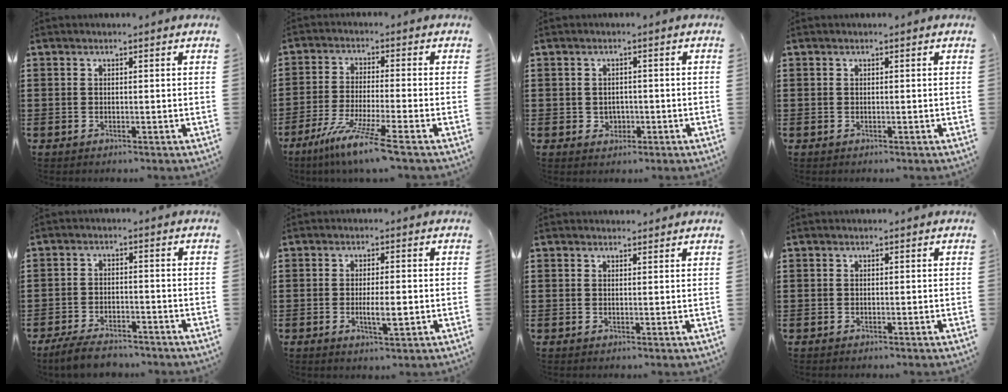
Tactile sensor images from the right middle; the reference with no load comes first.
{"total": 7.5, "force": [-5.5, -0.8, 5.0], "torque": [-0.107, -0.023, -0.108]}
{"total": 1.6, "force": [-0.3, 1.4, 0.7], "torque": [-0.017, 0.004, -0.009]}
{"total": 0.0}
{"total": 4.7, "force": [-4.3, 1.1, 1.8], "torque": [-0.034, 0.004, -0.084]}
{"total": 4.1, "force": [-1.0, 1.2, 3.8], "torque": [-0.055, 0.000, -0.021]}
{"total": 1.0, "force": [0.9, 0.1, -0.2], "torque": [0.008, -0.005, 0.017]}
{"total": 0.0}